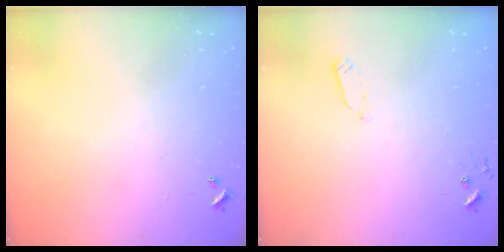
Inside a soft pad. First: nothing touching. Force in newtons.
{"total": 3.5, "press": 3.4, "slide": 1.0}